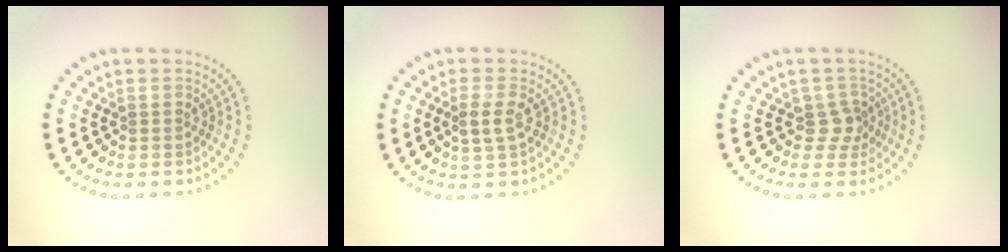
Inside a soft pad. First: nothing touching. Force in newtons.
{"total": 2.2, "press": 2.1, "slide": 0.8}
{"total": 1.9, "press": 1.3, "slide": 1.4}